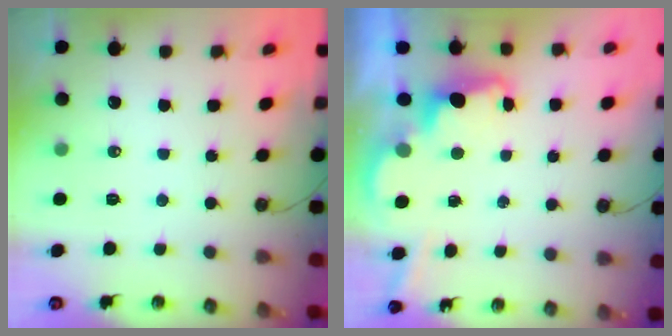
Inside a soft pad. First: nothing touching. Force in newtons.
{"total": 3.6, "press": 3.5, "slide": 0.8}